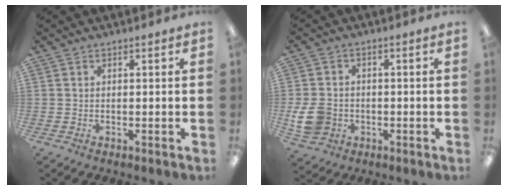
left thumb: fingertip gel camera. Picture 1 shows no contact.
{"total": 8.2, "force": [-1.8, 6.8, 4.2], "torque": [-0.096, 0.013, -0.032]}